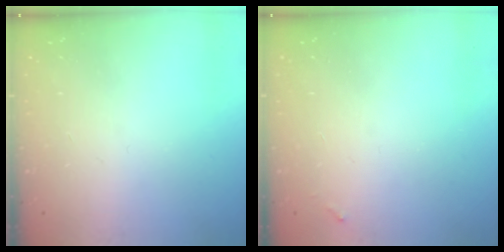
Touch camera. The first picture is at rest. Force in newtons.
{"total": 3.7, "press": 3.7, "slide": 0.2}